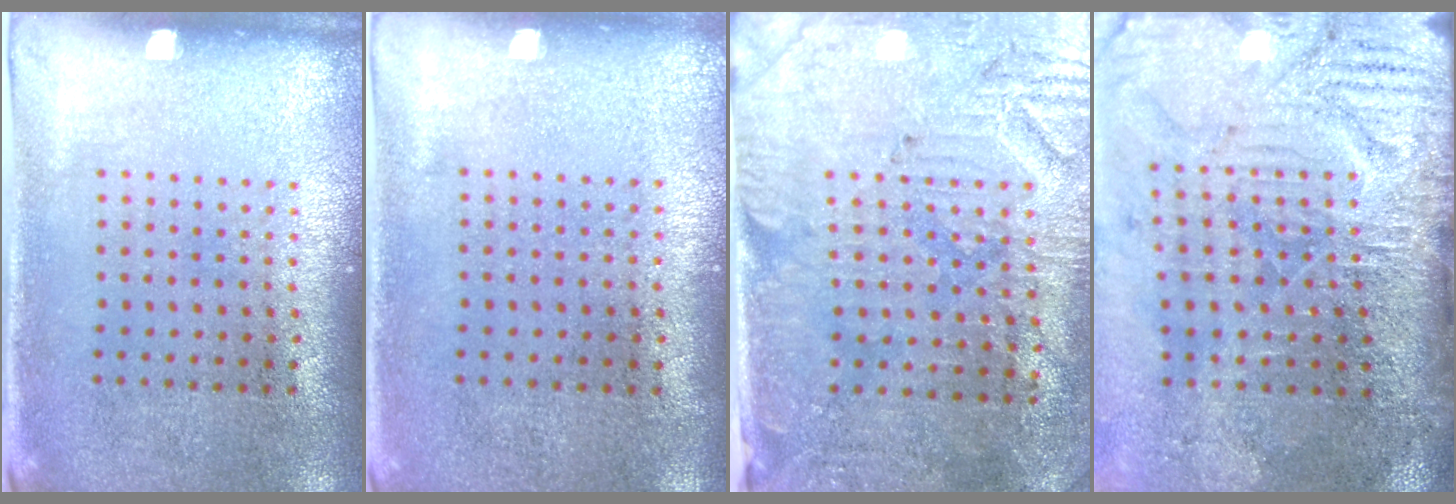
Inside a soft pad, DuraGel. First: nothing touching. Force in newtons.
{"total": 0.0}
{"total": 3.2, "press": 2.9, "slide": 1.4}
{"total": 4.9, "press": 4.0, "slide": 2.8}